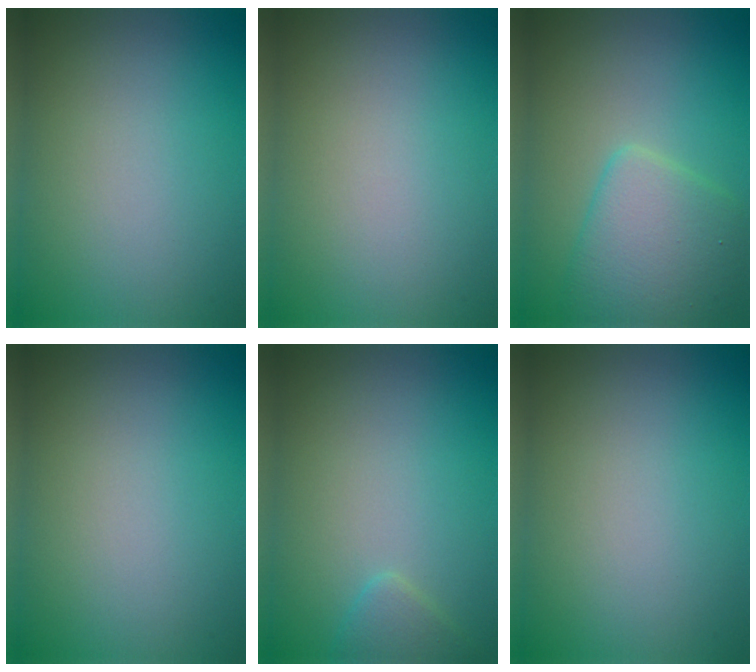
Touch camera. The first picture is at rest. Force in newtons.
{"total": 0.0}
{"total": 4.8, "press": 4.8, "slide": 0.1}
{"total": 0.0}
{"total": 1.4, "press": 1.4, "slide": 0.1}
{"total": 0.0}